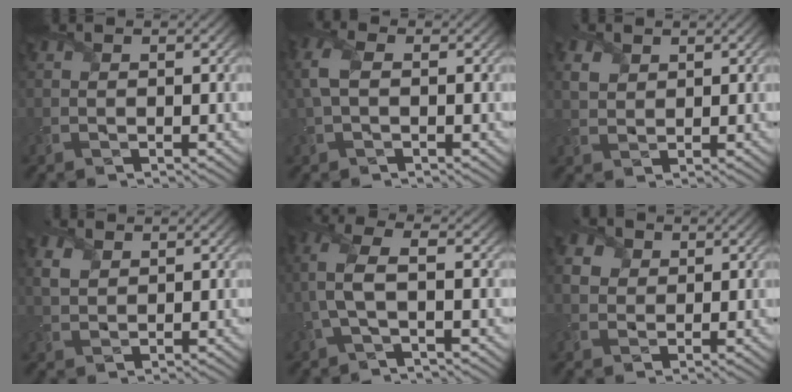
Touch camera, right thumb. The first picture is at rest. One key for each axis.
{"total": 4.1, "fx": 0.3, "fy": 2.2, "fz": 3.5, "tx": -0.091, "ty": 0.013, "tz": 0.002}
{"total": 2.2, "fx": 1.3, "fy": 1.5, "fz": 0.9, "tx": -0.031, "ty": 0.003, "tz": 0.027}
{"total": 2.7, "fx": 1.3, "fy": 1.7, "fz": 1.6, "tx": -0.047, "ty": 0.004, "tz": 0.028}
{"total": 4.7, "fx": -0.7, "fy": 1.4, "fz": 4.5, "tx": -0.113, "ty": 0.016, "tz": -0.021}
{"total": 3.4, "fx": 1.2, "fy": 2.9, "fz": 1.4, "tx": -0.055, "ty": 0.007, "tz": 0.020}